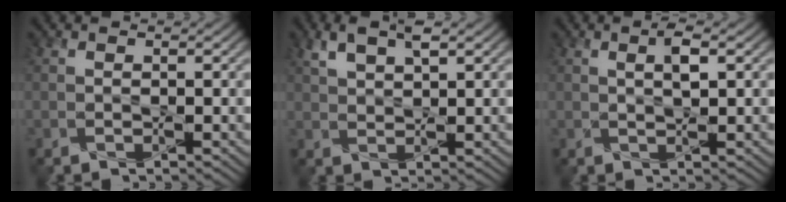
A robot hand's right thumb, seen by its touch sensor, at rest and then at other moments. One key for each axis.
{"total": 4.2, "fx": 2.3, "fy": 1.5, "fz": 3.2, "tx": -0.079, "ty": 0.006, "tz": 0.050}
{"total": 2.4, "fx": 0.8, "fy": 0.6, "fz": 2.2, "tx": -0.043, "ty": 0.003, "tz": 0.015}